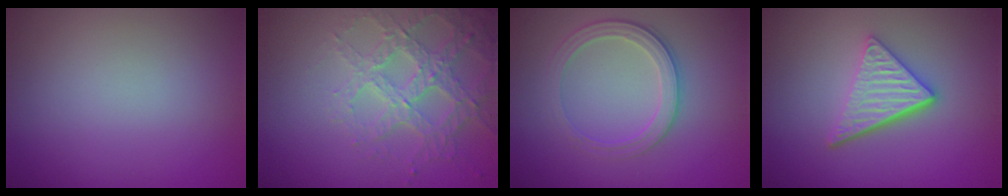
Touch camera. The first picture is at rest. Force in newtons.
{"total": 3.8, "press": 3.6, "slide": 1.4}
{"total": 2.8, "press": 2.6, "slide": 1.1}
{"total": 4.2, "press": 3.2, "slide": 2.7}